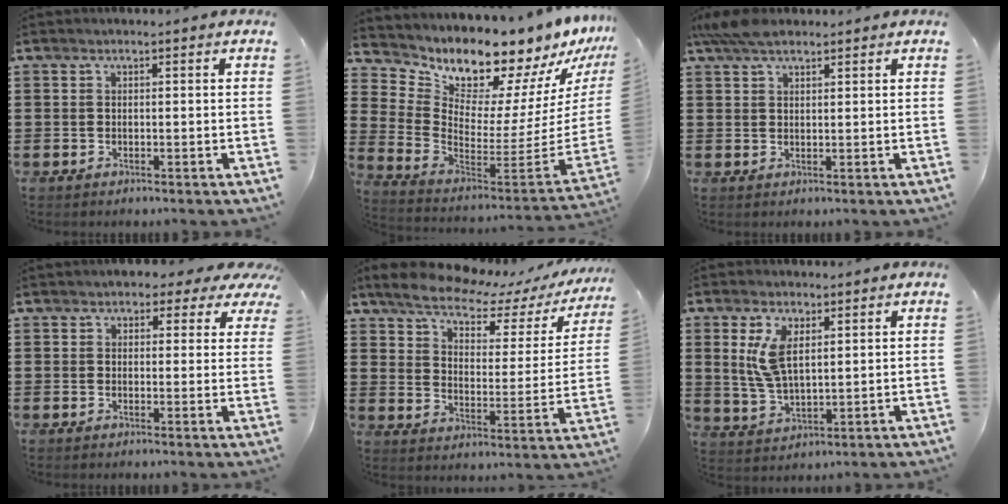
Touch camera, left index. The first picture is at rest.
{"total": 9.4, "force": [9.0, 1.8, 1.8], "torque": [-0.070, -0.103, 0.150]}
{"total": 4.7, "force": [3.4, 1.7, 2.7], "torque": [-0.063, 0.004, 0.064]}
{"total": 3.0, "force": [2.3, 1.4, 1.3], "torque": [-0.020, -0.008, 0.036]}
{"total": 8.0, "force": [6.7, 2.0, 3.8], "torque": [-0.098, -0.037, 0.112]}
{"total": 6.9, "force": [2.6, 3.3, 5.5], "torque": [-0.132, 0.002, 0.042]}